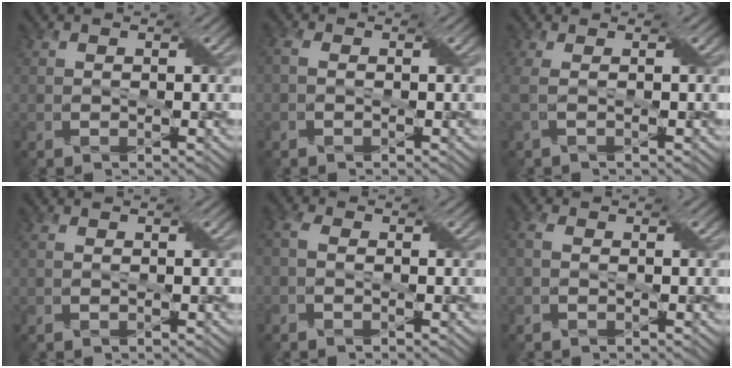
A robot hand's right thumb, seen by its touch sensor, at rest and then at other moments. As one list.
[{"total": 2.0, "force": [-0.1, 1.3, 1.5], "torque": [-0.035, 0.007, -0.009]}, {"total": 2.9, "force": [-0.1, 0.9, 2.8], "torque": [-0.080, 0.003, -0.005]}, {"total": 1.3, "force": [-0.1, 0.8, 1.1], "torque": [-0.023, 0.000, -0.005]}, {"total": 2.0, "force": [-0.6, 0.9, 1.7], "torque": [-0.042, 0.008, -0.021]}, {"total": 1.7, "force": [-0.4, 1.0, 1.4], "torque": [-0.029, 0.007, -0.014]}]